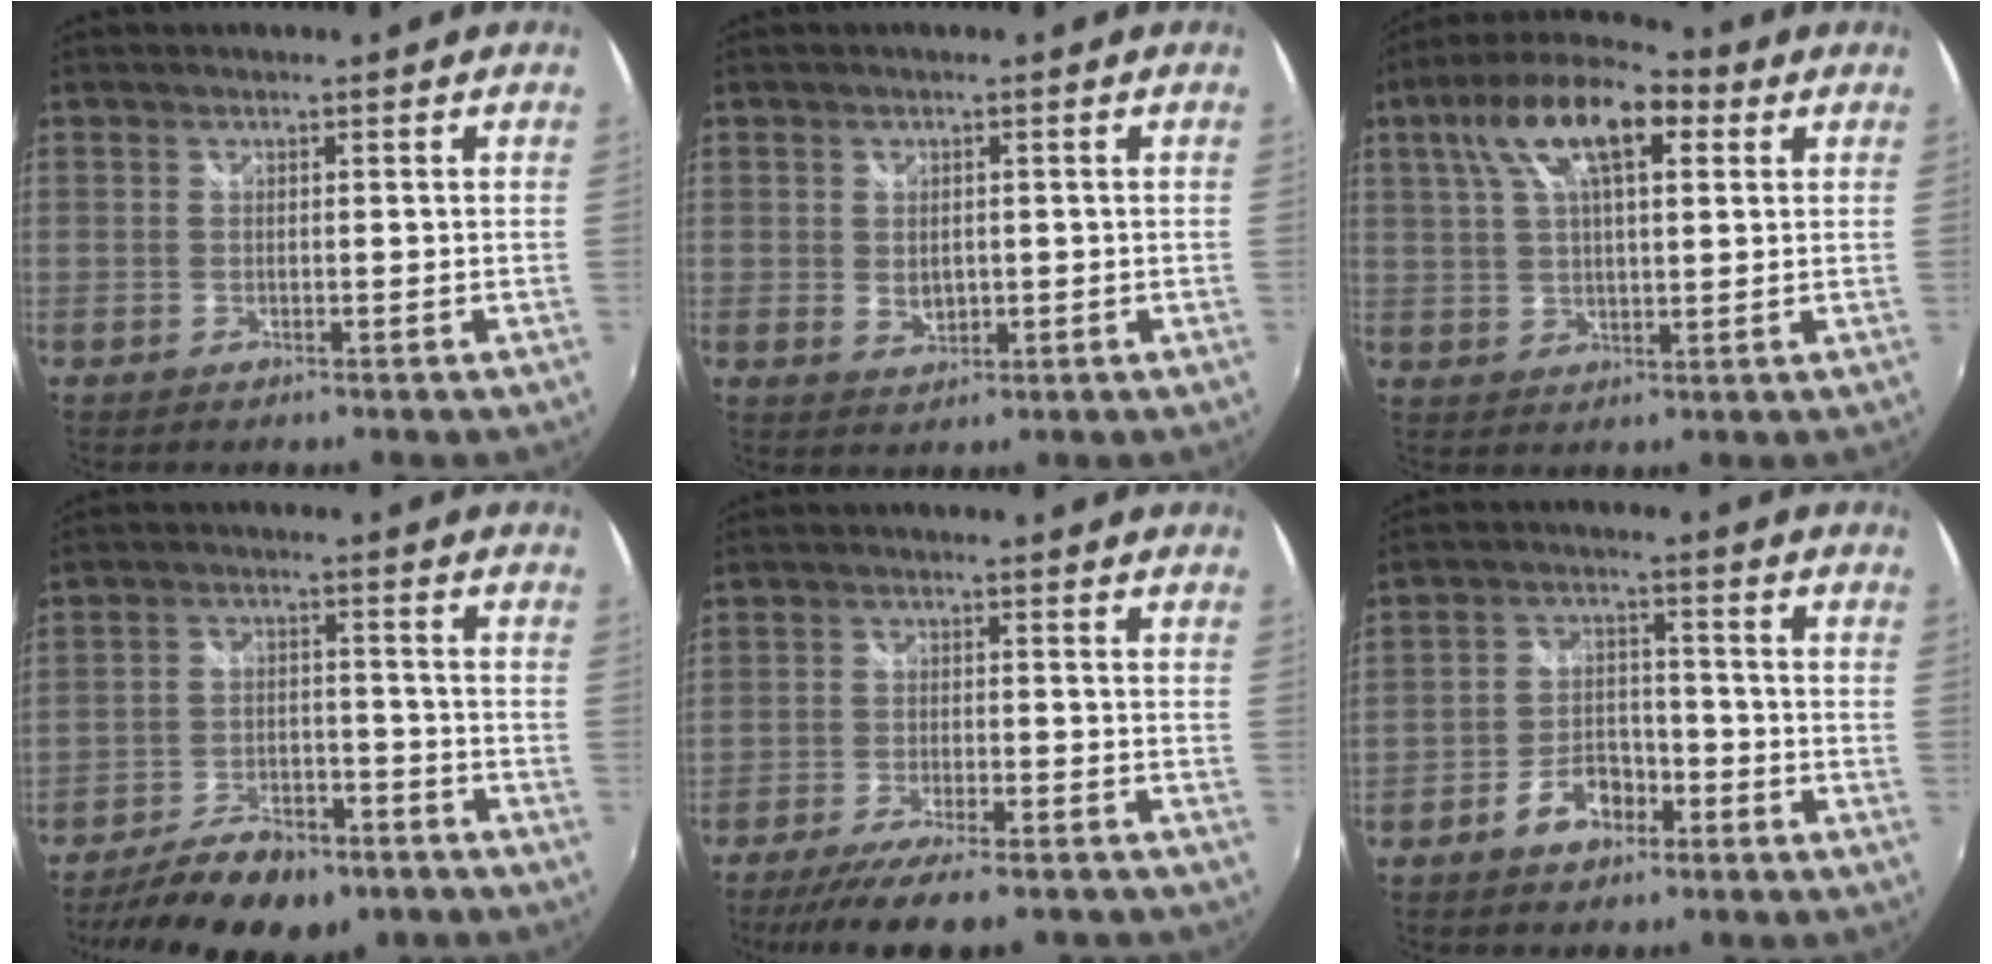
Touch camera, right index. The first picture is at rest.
{"total": 3.3, "force": [0.1, 2.6, 2.0], "torque": [-0.032, -0.005, 0.005]}
{"total": 14.8, "force": [6.2, 5.9, 12.0], "torque": [-0.222, 0.035, 0.098]}
{"total": 16.2, "force": [-12.0, 7.1, 8.3], "torque": [-0.173, -0.011, -0.173]}
{"total": 15.6, "force": [-13.1, 3.2, 7.8], "torque": [-0.157, -0.035, -0.193]}
{"total": 7.2, "force": [-4.4, 4.2, 3.8], "torque": [-0.078, 0.016, -0.070]}